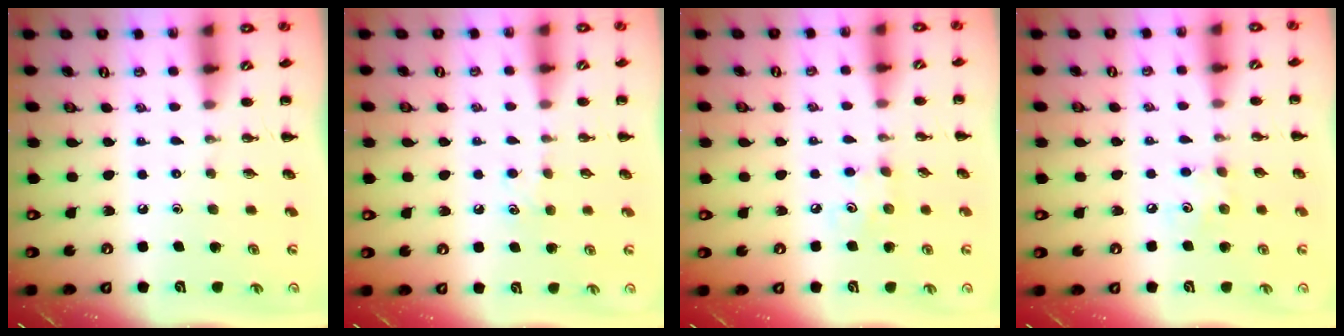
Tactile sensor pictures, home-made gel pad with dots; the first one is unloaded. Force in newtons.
{"total": 4.9, "press": 4.7, "slide": 1.4}
{"total": 4.2, "press": 4.1, "slide": 0.9}
{"total": 4.4, "press": 4.3, "slide": 1.0}